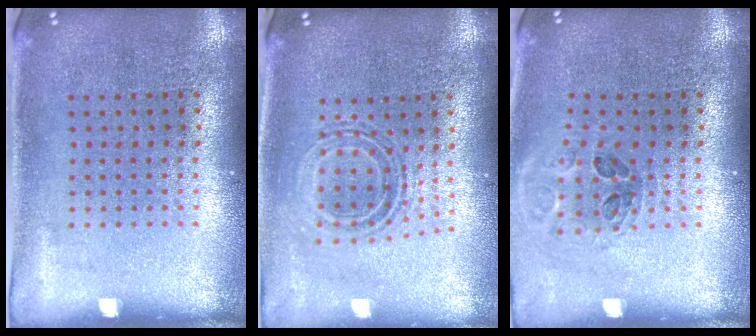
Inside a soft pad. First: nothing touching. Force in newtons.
{"total": 0.8, "press": 0.8, "slide": 0.3}
{"total": 1.0, "press": 1.0, "slide": 0.1}